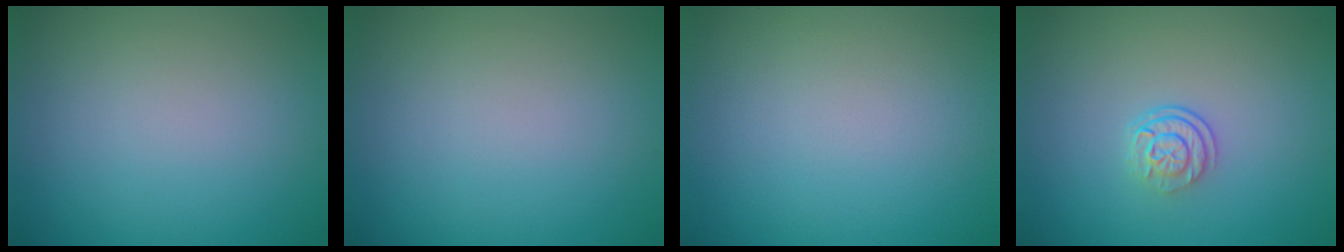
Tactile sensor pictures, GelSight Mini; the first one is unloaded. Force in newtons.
{"total": 0.0}
{"total": 0.0}
{"total": 2.5, "press": 1.8, "slide": 1.7}